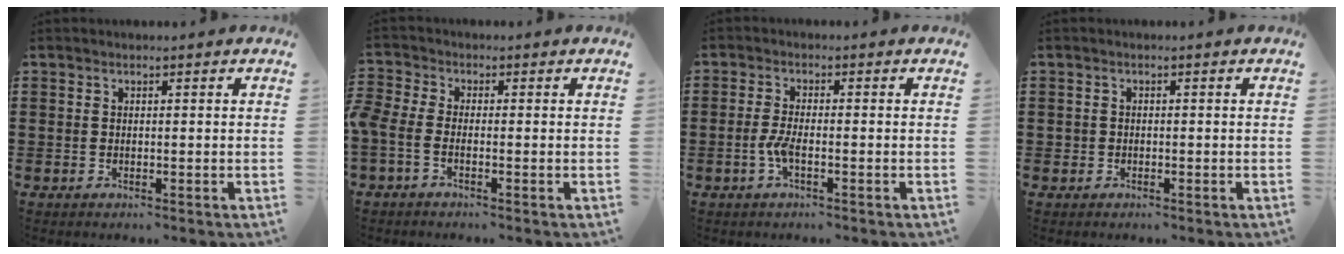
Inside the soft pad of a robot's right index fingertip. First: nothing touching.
{"total": 2.3, "force": [-1.3, 0.7, 1.8], "torque": [-0.053, -0.004, -0.031]}
{"total": 3.0, "force": [-1.2, 0.7, 2.6], "torque": [-0.068, -0.007, -0.029]}
{"total": 0.9, "force": [-0.4, 0.8, 0.1], "torque": [-0.003, 0.004, -0.010]}